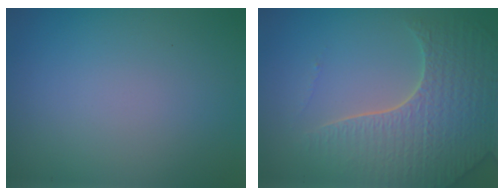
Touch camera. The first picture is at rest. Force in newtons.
{"total": 6.8, "press": 5.2, "slide": 4.4}